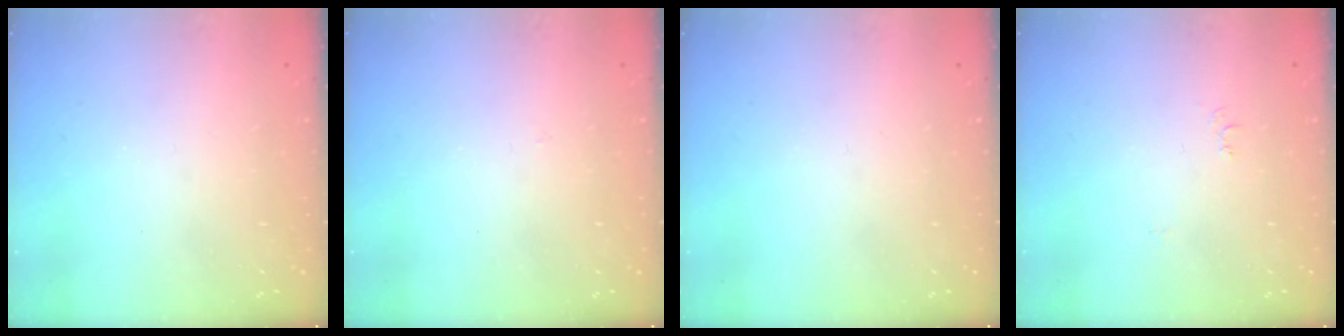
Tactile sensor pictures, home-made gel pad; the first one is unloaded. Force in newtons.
{"total": 2.8, "press": 2.8, "slide": 0.4}
{"total": 0.0}
{"total": 4.3, "press": 4.3, "slide": 0.6}